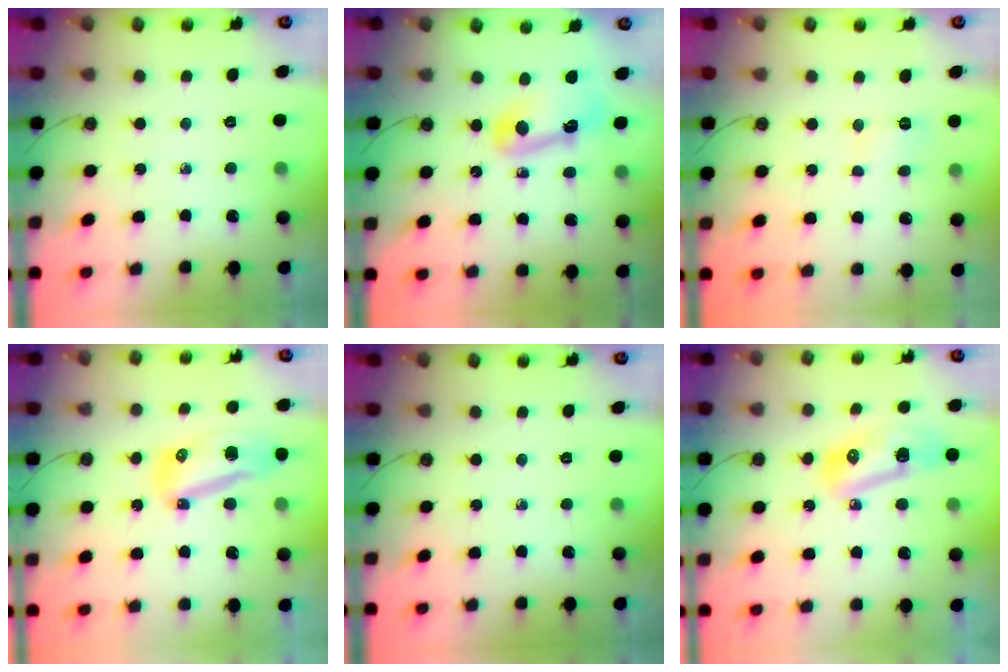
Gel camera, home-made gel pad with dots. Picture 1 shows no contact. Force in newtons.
{"total": 11.7, "press": 11.7, "slide": 1.1}
{"total": 3.9, "press": 3.9, "slide": 0.4}
{"total": 23.8, "press": 15.4, "slide": 18.1}
{"total": 0.0}
{"total": 11.4, "press": 11.3, "slide": 1.4}